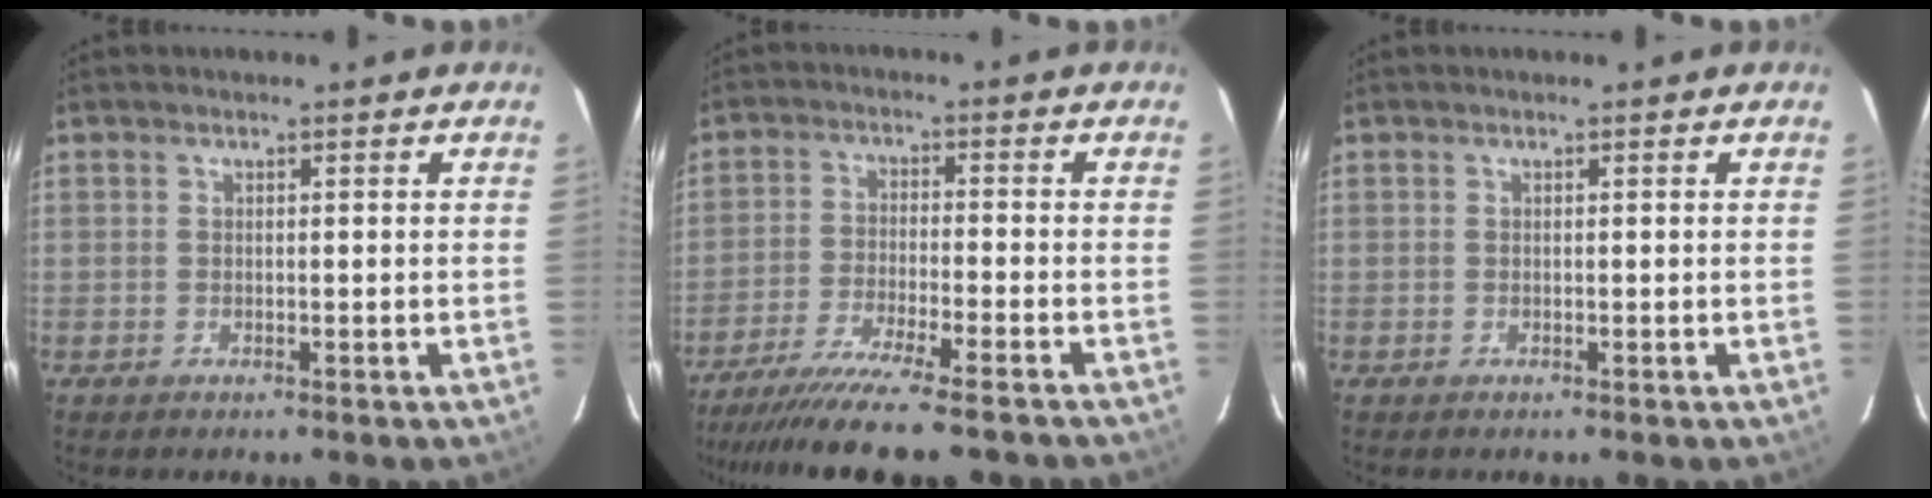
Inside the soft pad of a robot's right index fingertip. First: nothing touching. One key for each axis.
{"total": 14.7, "fx": -12.6, "fy": 0.6, "fz": 7.5, "tx": -0.160, "ty": -0.039, "tz": -0.209}
{"total": 0.0}